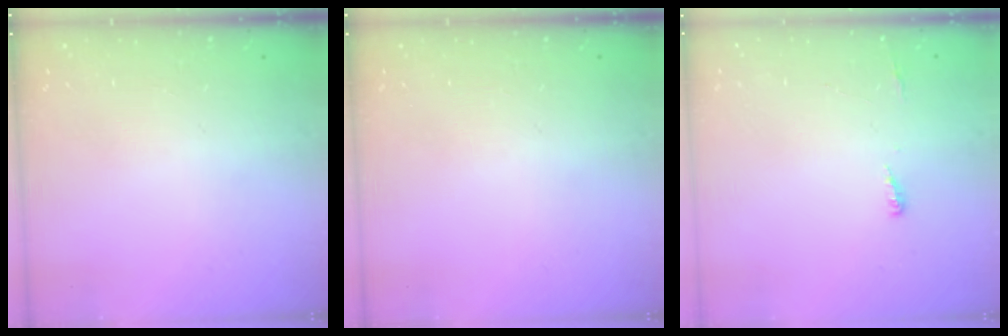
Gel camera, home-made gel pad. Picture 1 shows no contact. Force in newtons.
{"total": 0.0}
{"total": 3.7, "press": 3.5, "slide": 1.2}